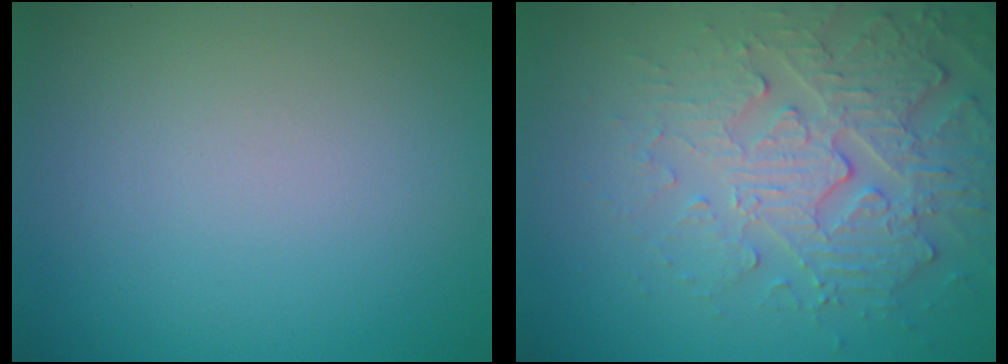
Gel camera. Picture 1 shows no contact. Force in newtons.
{"total": 4.4, "press": 4.4, "slide": 0.5}